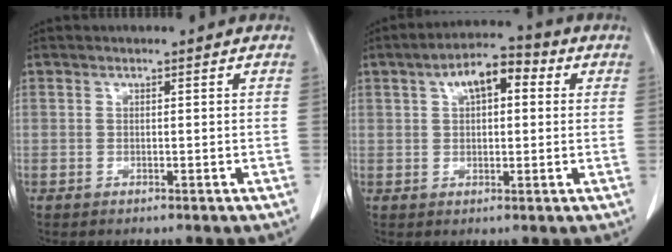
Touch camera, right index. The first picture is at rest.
{"total": 7.8, "force": [2.7, 3.5, 6.4], "torque": [-0.100, 0.034, 0.039]}